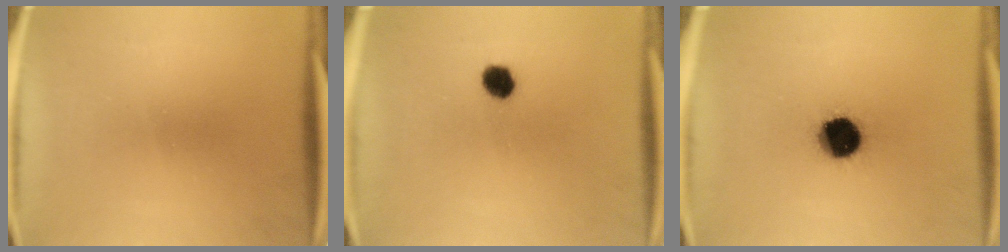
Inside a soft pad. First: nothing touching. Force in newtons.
{"total": 3.9}
{"total": 12.8}